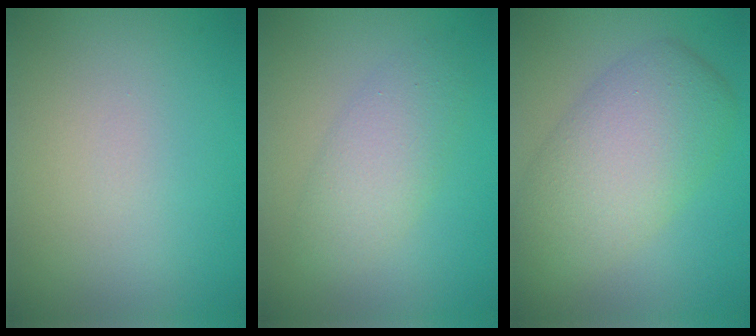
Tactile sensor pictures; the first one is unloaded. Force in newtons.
{"total": 3.5, "press": 3.5, "slide": 0.2}
{"total": 7.3, "press": 7.3, "slide": 0.2}